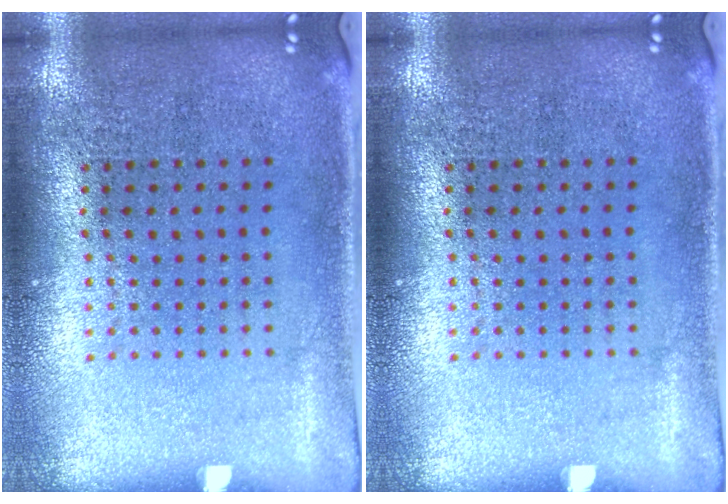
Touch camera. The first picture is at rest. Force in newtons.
{"total": 0.0}